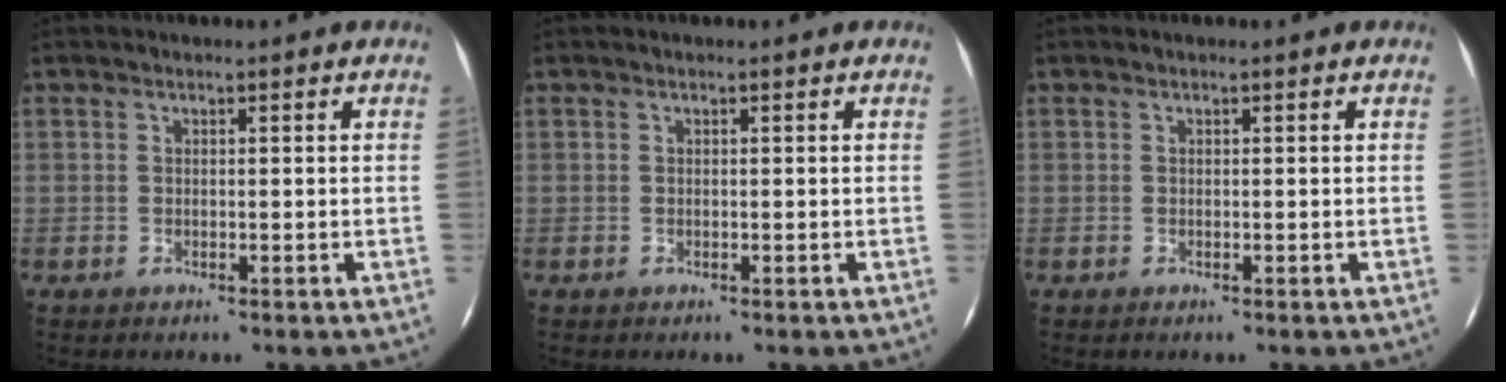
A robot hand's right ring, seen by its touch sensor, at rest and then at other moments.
{"total": 0.0}
{"total": 0.0}